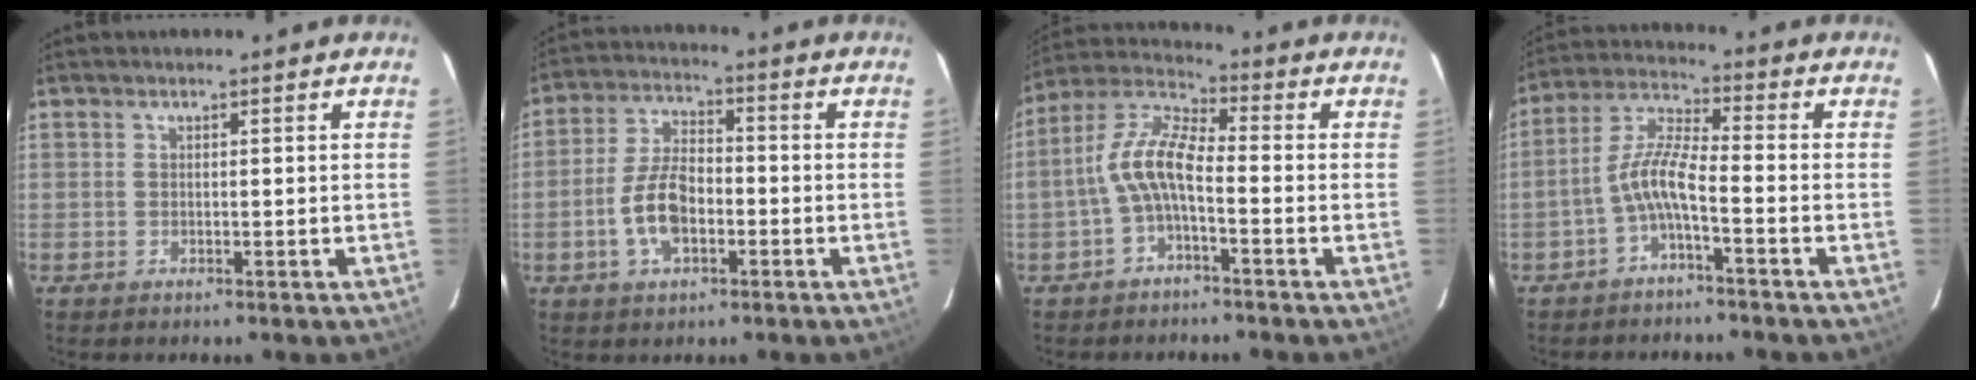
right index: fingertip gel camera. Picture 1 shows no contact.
{"total": 8.7, "force": [-2.8, 4.4, 7.0], "torque": [-0.144, 0.010, -0.048]}
{"total": 8.1, "force": [-2.4, 2.7, 7.3], "torque": [-0.165, 0.019, -0.049]}
{"total": 6.3, "force": [-3.0, 0.8, 5.5], "torque": [-0.132, 0.016, -0.058]}